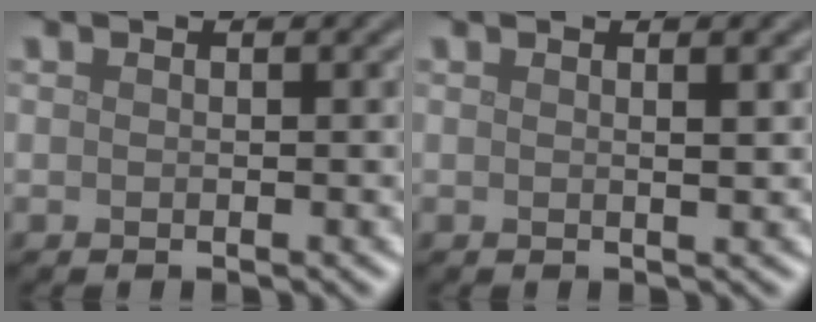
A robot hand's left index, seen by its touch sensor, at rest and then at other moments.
{"total": 1.7, "force": [0.6, 0.5, 1.5], "torque": [-0.016, 0.000, 0.002]}